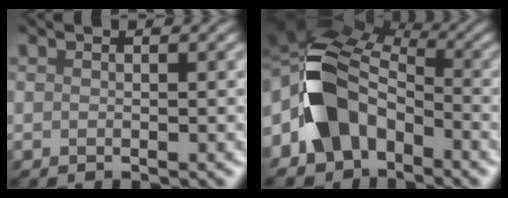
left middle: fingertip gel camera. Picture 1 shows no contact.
{"total": 8.4, "force": [-1.6, 6.2, 5.4], "torque": [-0.112, 0.001, -0.041]}